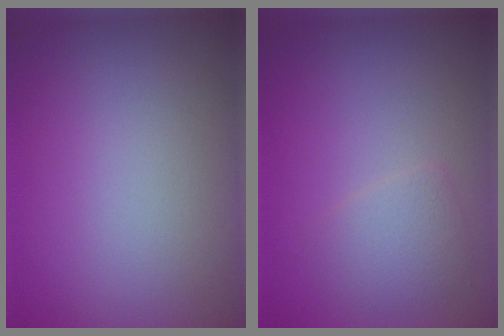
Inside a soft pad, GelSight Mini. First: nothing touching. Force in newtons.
{"total": 1.9, "press": 1.9, "slide": 0.0}